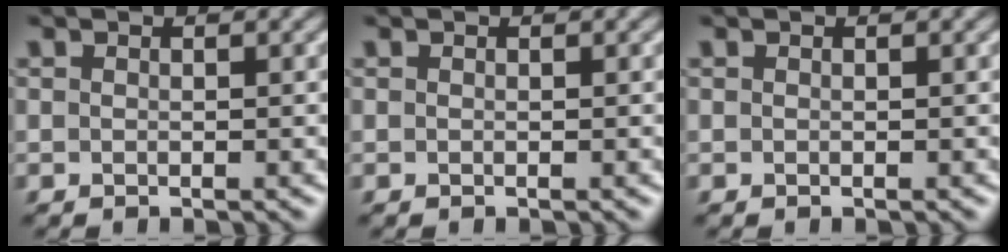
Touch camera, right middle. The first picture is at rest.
{"total": 0.0}
{"total": 0.0}